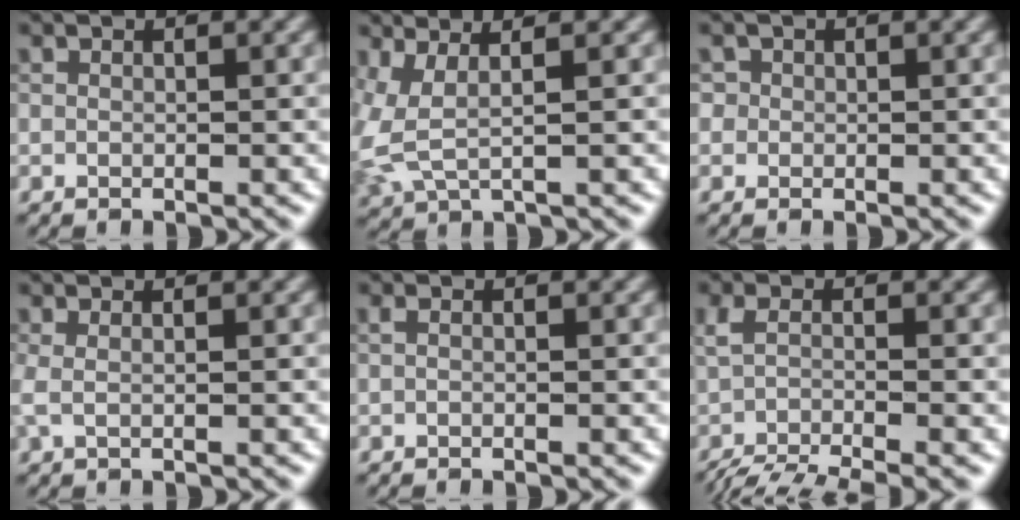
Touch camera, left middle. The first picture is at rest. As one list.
[{"total": 3.7, "force": [0.8, 1.5, 3.3], "torque": [-0.097, -0.003, 0.019]}, {"total": 1.0, "force": [0.2, 1.0, 0.2], "torque": [0.005, -0.002, -0.002]}, {"total": 1.3, "force": [0.4, 0.4, 1.2], "torque": [-0.023, 0.004, 0.003]}, {"total": 0.7, "force": [-0.1, 0.2, 0.6], "torque": [-0.011, -0.004, -0.003]}, {"total": 5.9, "force": [-4.0, 1.6, 4.1], "torque": [-0.080, -0.023, -0.075]}]